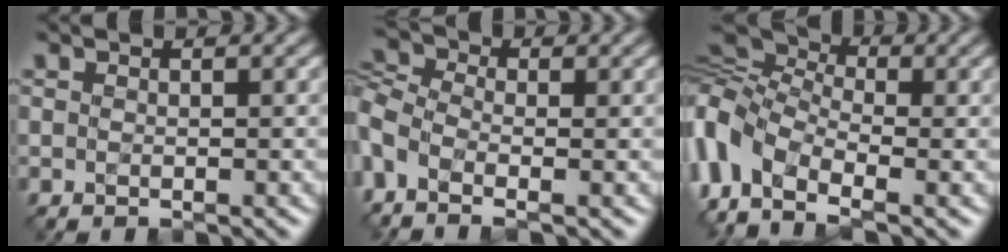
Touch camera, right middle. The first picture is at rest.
{"total": 4.0, "force": [-1.6, 2.3, 2.9], "torque": [-0.120, -0.005, -0.033]}
{"total": 7.3, "force": [-1.6, 5.2, 5.0], "torque": [-0.151, 0.015, -0.036]}